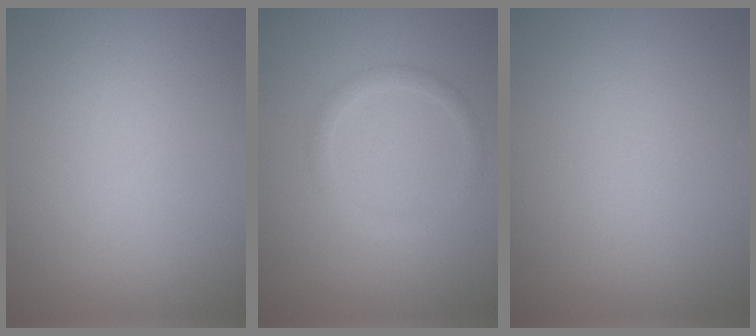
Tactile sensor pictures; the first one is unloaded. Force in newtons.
{"total": 1.5, "press": 1.5, "slide": 0.1}
{"total": 0.0}